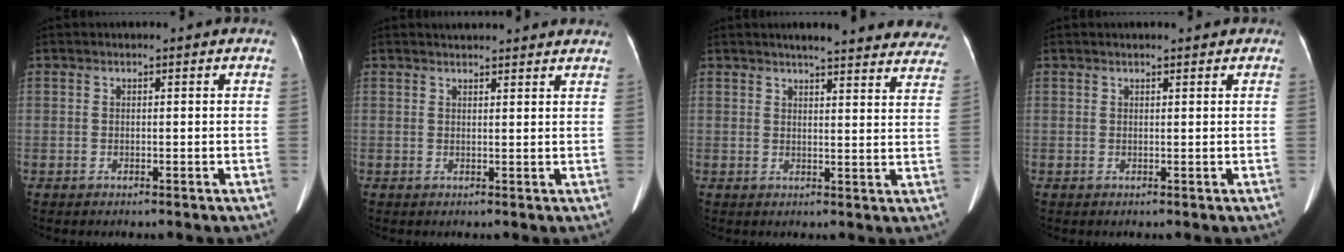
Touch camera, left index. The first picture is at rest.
{"total": 9.5, "force": [8.9, 1.6, 3.0], "torque": [-0.029, 0.025, 0.094]}
{"total": 20.5, "force": [18.5, 3.4, 8.3], "torque": [-0.091, -0.024, 0.204]}
{"total": 2.3, "force": [1.8, 0.7, 1.3], "torque": [-0.013, 0.018, 0.024]}